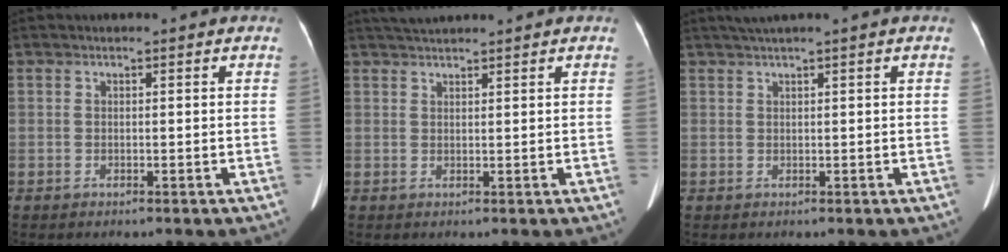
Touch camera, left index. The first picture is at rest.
{"total": 2.8, "force": [2.7, -0.2, 0.8], "torque": [-0.013, 0.019, 0.051]}
{"total": 1.3, "force": [0.9, -0.1, 0.9], "torque": [-0.019, 0.019, 0.024]}